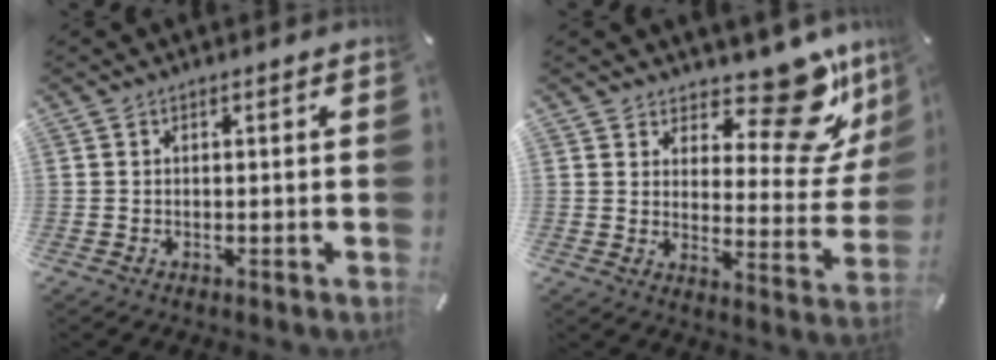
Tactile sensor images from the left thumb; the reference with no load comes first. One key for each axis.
{"total": 17.2, "fx": 13.7, "fy": 5.8, "fz": 8.5, "tx": -0.106, "ty": -0.125, "tz": 0.228}